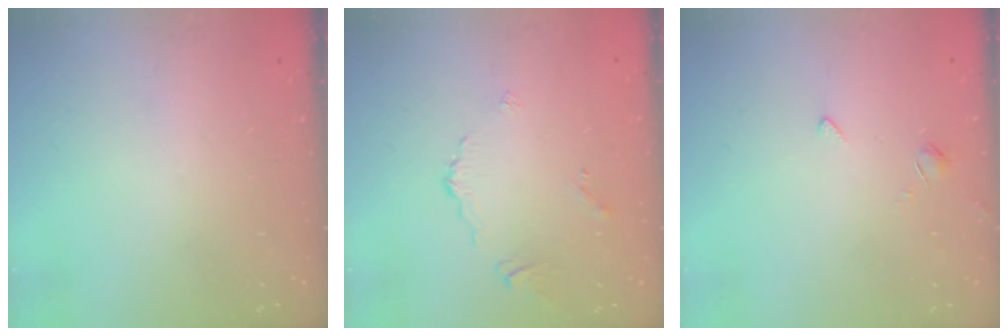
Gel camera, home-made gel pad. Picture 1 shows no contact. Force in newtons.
{"total": 3.5, "press": 3.5, "slide": 0.6}
{"total": 1.7, "press": 1.6, "slide": 0.5}